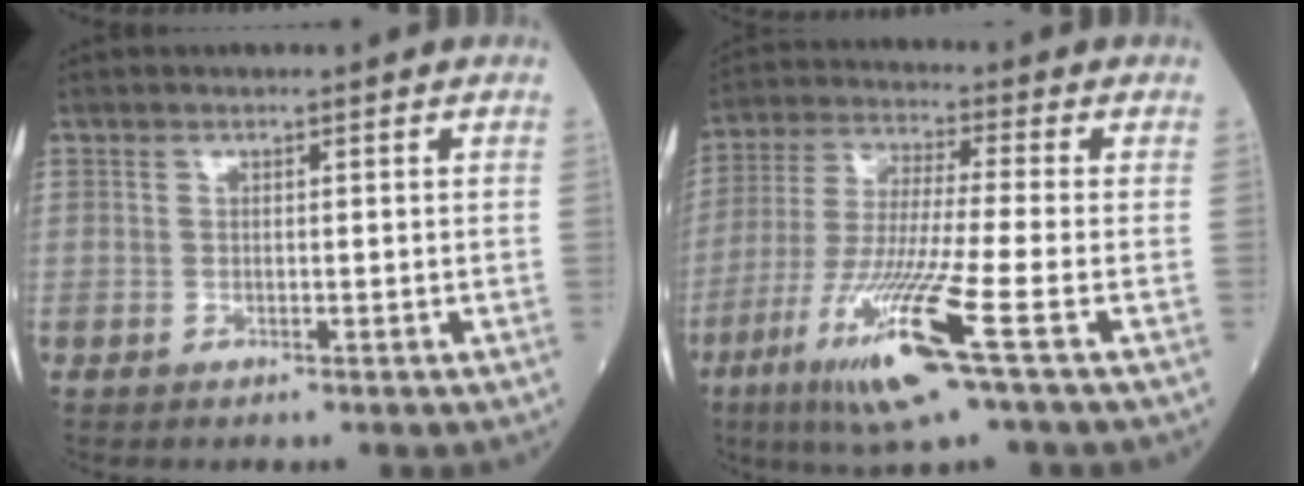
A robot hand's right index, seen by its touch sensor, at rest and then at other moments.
{"total": 14.0, "force": [-6.2, -0.6, 12.5], "torque": [-0.260, -0.032, -0.116]}